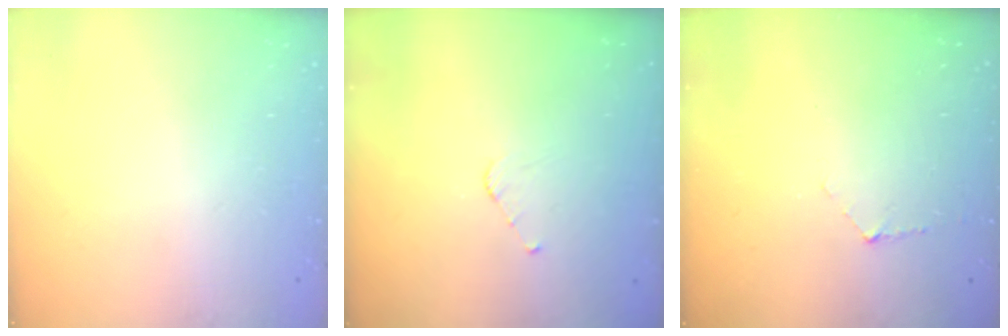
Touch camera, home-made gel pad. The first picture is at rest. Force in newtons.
{"total": 3.0, "press": 3.0, "slide": 0.2}
{"total": 4.2, "press": 4.2, "slide": 0.5}